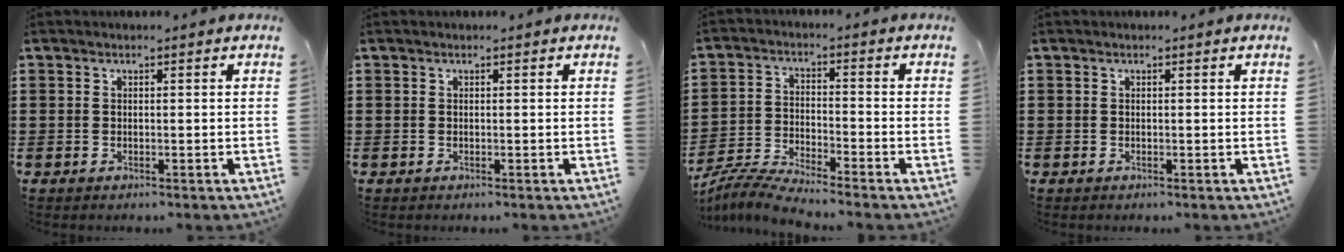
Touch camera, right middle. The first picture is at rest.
{"total": 0.0}
{"total": 5.6, "force": [-5.4, -0.1, 1.6], "torque": [-0.047, -0.011, -0.111]}
{"total": 0.0}